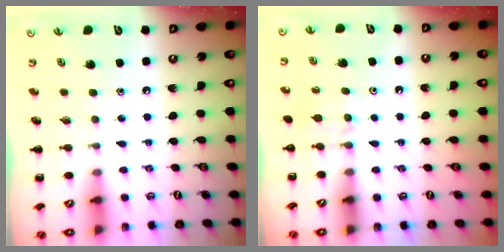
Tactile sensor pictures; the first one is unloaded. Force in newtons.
{"total": 4.8, "press": 4.6, "slide": 1.6}